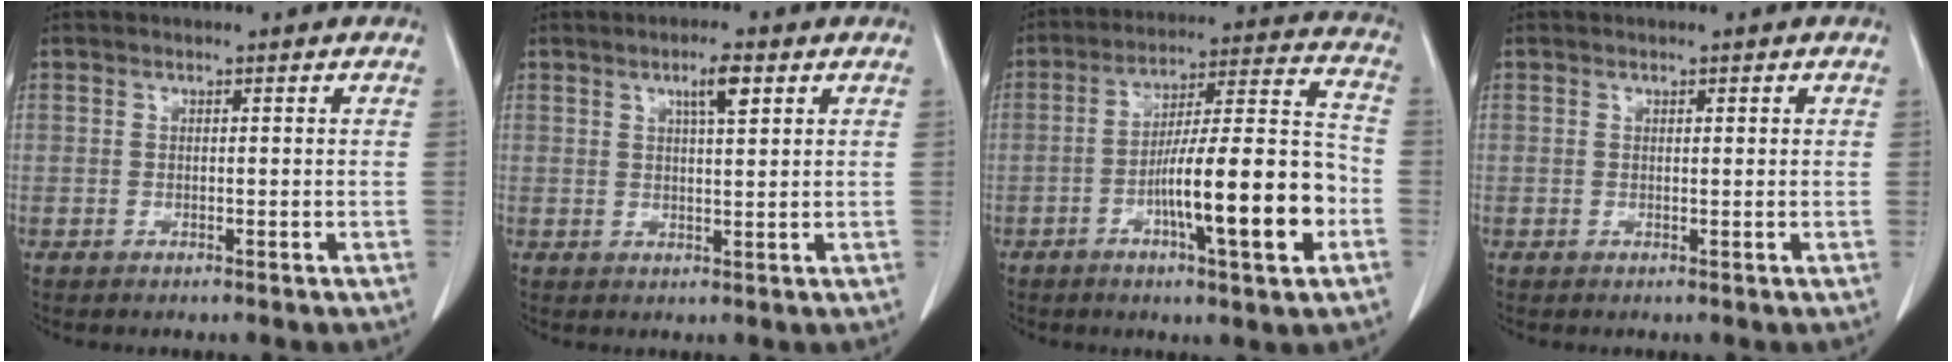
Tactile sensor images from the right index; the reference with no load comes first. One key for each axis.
{"total": 4.1, "fx": 2.2, "fy": 0.6, "fz": 3.4, "tx": -0.056, "ty": 0.000, "tz": 0.035}
{"total": 16.7, "fx": -5.2, "fy": 1.6, "fz": 15.8, "tx": -0.252, "ty": 0.010, "tz": -0.080}
{"total": 0.6, "fx": 0.3, "fy": 0.2, "fz": 0.4, "tx": -0.003, "ty": 0.000, "tz": 0.004}